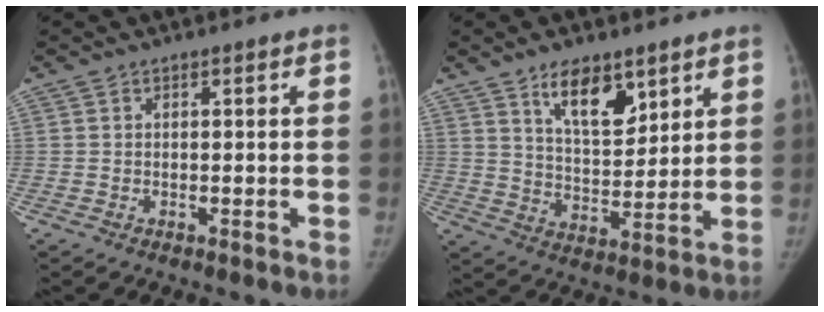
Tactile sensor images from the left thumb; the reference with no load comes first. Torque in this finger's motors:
{"motor_torque": [0.15, 0.09, 0.70, -0.19, 0.07]}